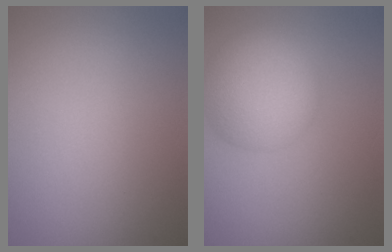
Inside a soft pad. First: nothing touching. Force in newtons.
{"total": 5.9, "press": 5.9, "slide": 0.3}